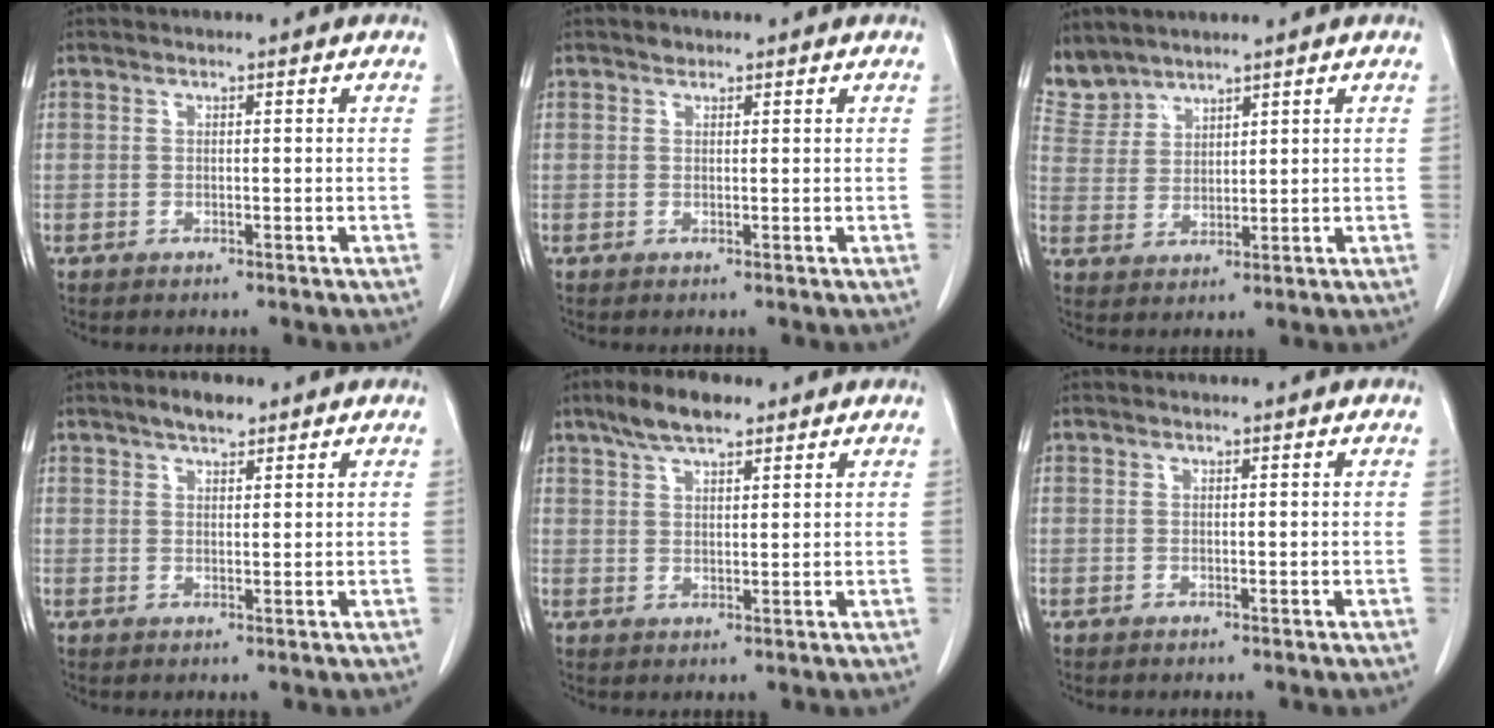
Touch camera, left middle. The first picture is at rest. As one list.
[{"total": 0.8, "force": [0.6, 0.5, 0.1], "torque": [-0.004, 0.004, 0.007]}, {"total": 4.8, "force": [4.7, 1.1, -0.5], "torque": [0.001, 0.007, 0.109]}, {"total": 2.9, "force": [2.2, 1.0, 1.6], "torque": [-0.029, 0.008, 0.035]}, {"total": 5.1, "force": [3.7, 1.7, 3.1], "torque": [-0.065, 0.015, 0.068]}, {"total": 0.0}]